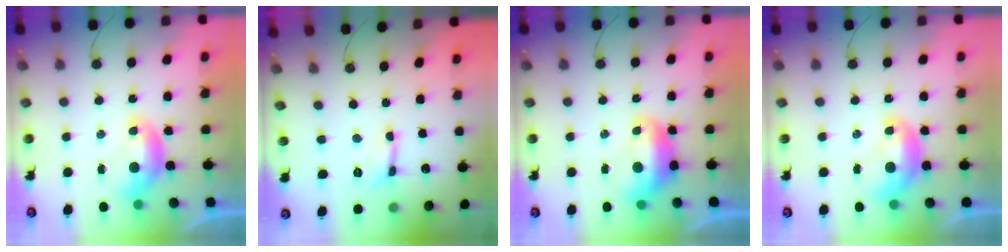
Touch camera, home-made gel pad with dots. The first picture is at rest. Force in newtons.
{"total": 0.5, "press": 0.5, "slide": 0.2}
{"total": 2.0, "press": 2.0, "slide": 0.6}
{"total": 1.6, "press": 1.6, "slide": 0.3}